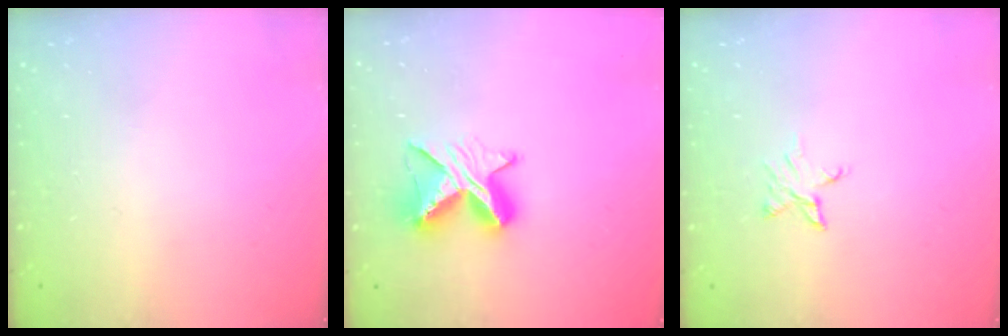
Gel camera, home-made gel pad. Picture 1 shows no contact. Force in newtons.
{"total": 10.4, "press": 10.4, "slide": 0.5}
{"total": 3.5, "press": 3.5, "slide": 0.3}